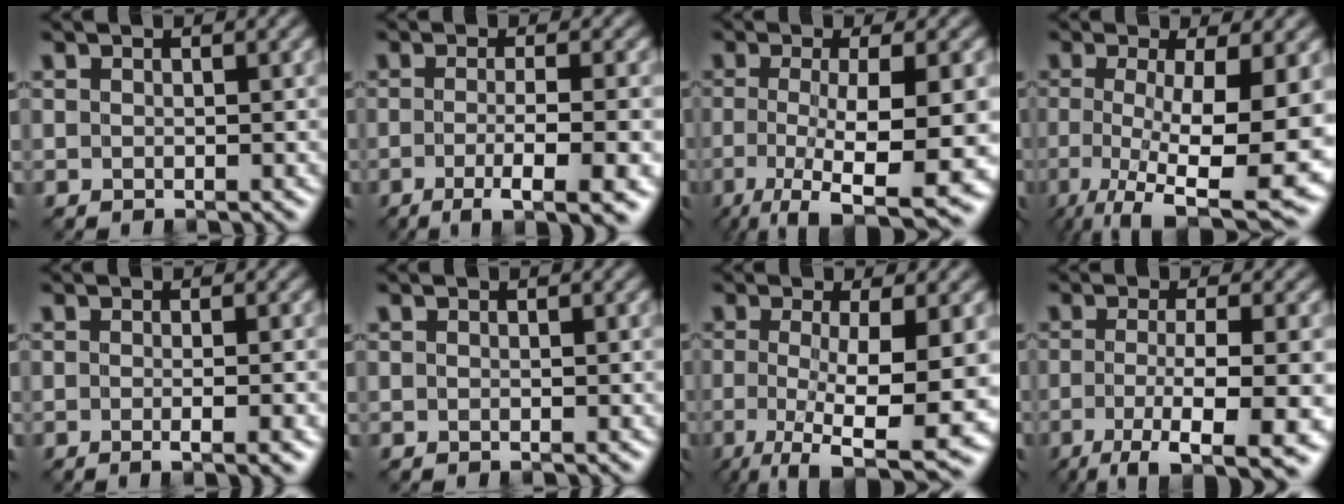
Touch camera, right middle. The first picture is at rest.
{"total": 6.9, "force": [-2.5, 1.8, 6.2], "torque": [-0.087, -0.013, -0.035]}
{"total": 10.4, "force": [-2.9, 2.8, 9.6], "torque": [-0.150, -0.018, -0.042]}
{"total": 11.0, "force": [-1.6, 3.1, 10.5], "torque": [-0.165, -0.022, -0.023]}
{"total": 3.7, "force": [-0.8, 1.3, 3.4], "torque": [-0.027, 0.001, -0.015]}
{"total": 0.0}
{"total": 10.0, "force": [-1.9, 2.6, 9.5], "torque": [-0.142, -0.020, -0.027]}
{"total": 9.9, "force": [-4.1, 2.7, 8.6], "torque": [-0.120, -0.020, -0.061]}